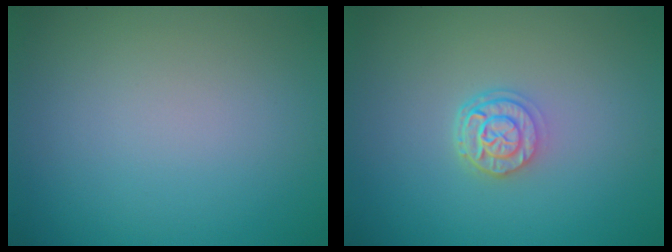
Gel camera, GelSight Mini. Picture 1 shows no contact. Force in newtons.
{"total": 2.6, "press": 2.1, "slide": 1.5}